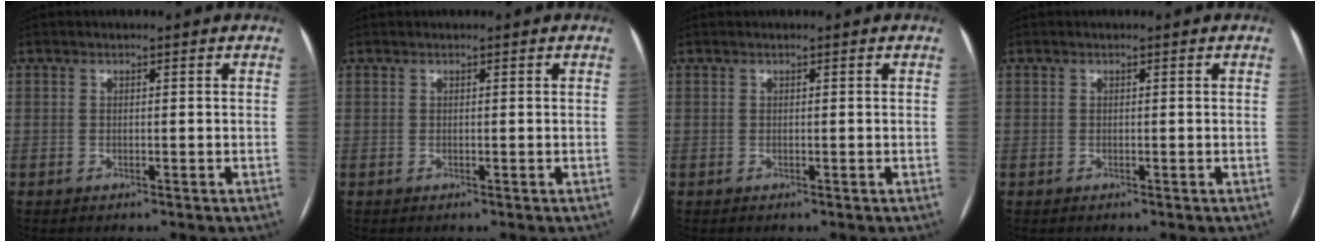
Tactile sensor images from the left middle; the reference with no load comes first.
{"total": 0.0}
{"total": 0.0}
{"total": 0.0}